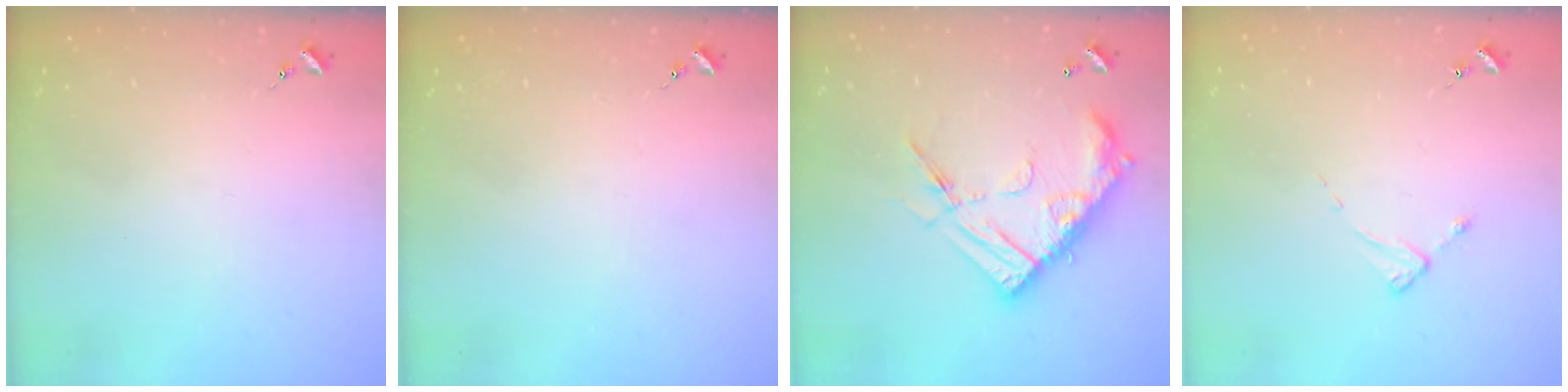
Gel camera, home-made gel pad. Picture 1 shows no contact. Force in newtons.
{"total": 0.0}
{"total": 18.6, "press": 18.5, "slide": 1.7}
{"total": 2.3, "press": 2.3, "slide": 0.3}